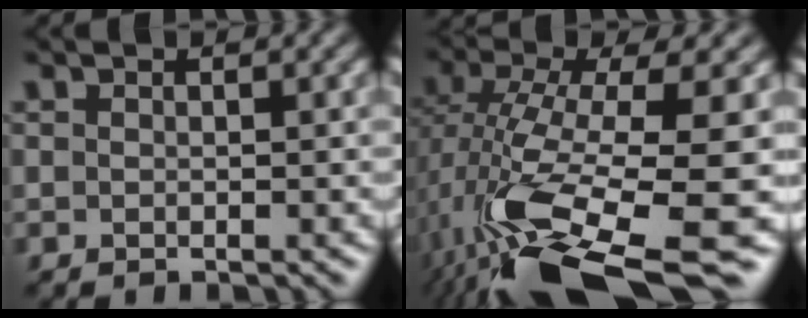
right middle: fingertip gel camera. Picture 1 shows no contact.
{"total": 13.6, "force": [-4.5, 4.3, 12.1], "torque": [-0.243, -0.034, -0.061]}